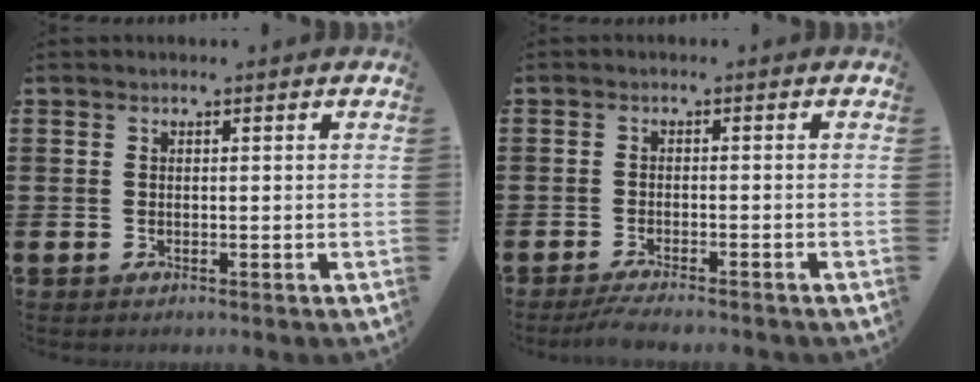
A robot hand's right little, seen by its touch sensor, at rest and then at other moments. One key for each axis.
{"total": 1.9, "fx": -1.7, "fy": -0.1, "fz": 0.9, "tx": -0.014, "ty": 0.003, "tz": -0.032}